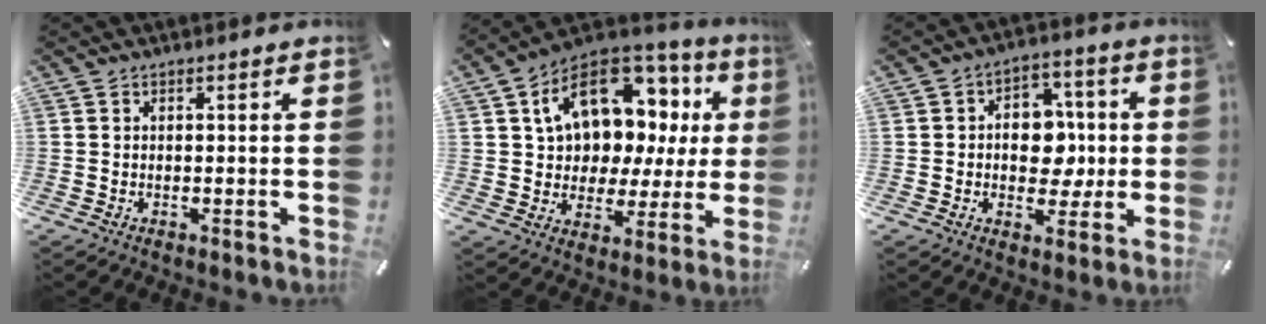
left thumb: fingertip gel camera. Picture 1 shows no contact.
{"total": 15.6, "force": [7.4, 10.8, 8.6], "torque": [-0.142, -0.050, 0.133]}
{"total": 9.9, "force": [-0.3, 8.2, 5.6], "torque": [-0.068, 0.009, -0.001]}